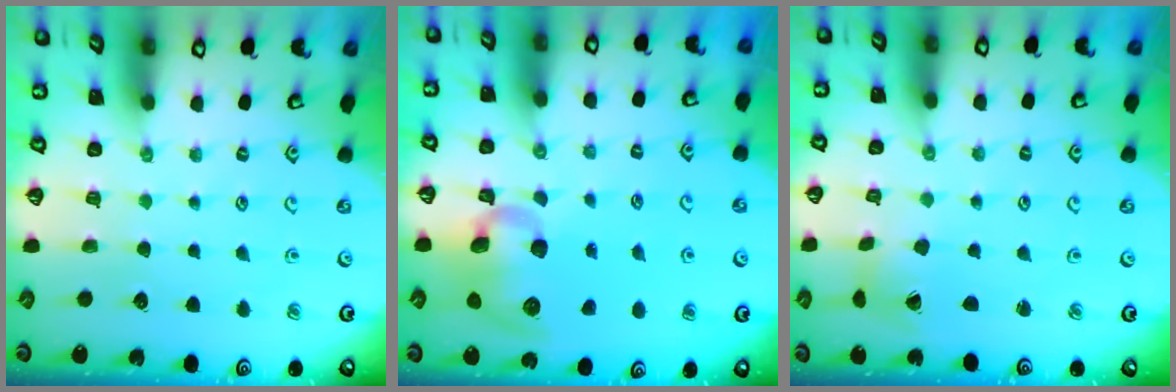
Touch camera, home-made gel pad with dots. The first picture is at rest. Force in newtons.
{"total": 12.6, "press": 12.4, "slide": 2.0}
{"total": 2.2, "press": 2.2, "slide": 0.4}